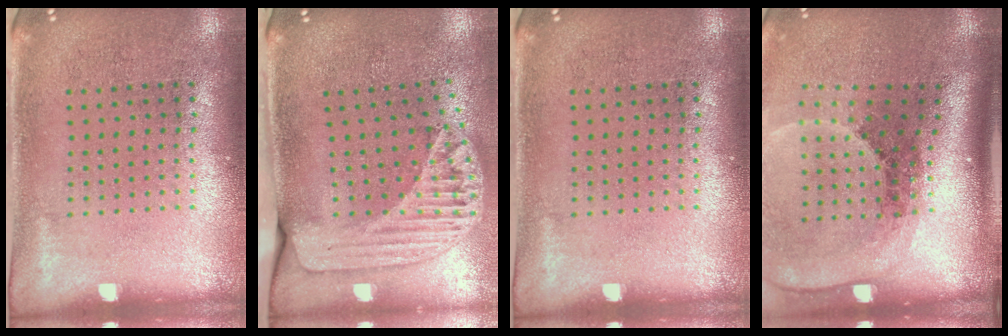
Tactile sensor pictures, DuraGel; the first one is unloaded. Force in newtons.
{"total": 1.8, "press": 1.5, "slide": 1.0}
{"total": 0.0}
{"total": 2.6, "press": 1.9, "slide": 1.8}